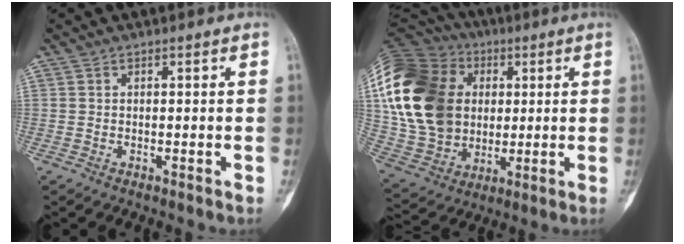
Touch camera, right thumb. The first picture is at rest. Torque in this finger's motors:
{"motor_torque": [-0.72, 2.52, 2.23, 0.54, 0.61]}